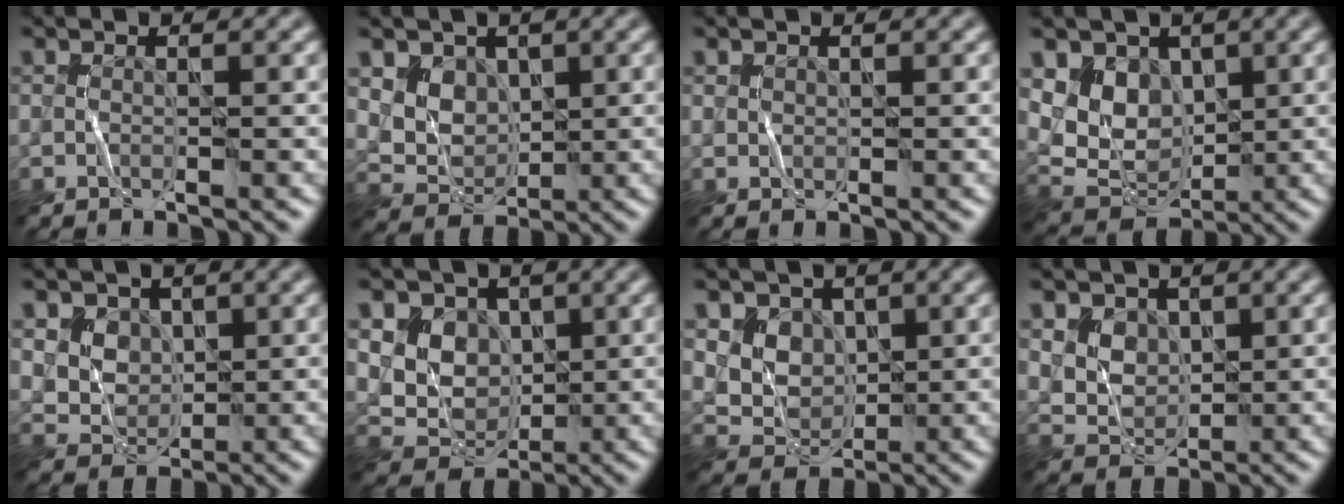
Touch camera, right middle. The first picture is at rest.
{"total": 3.6, "force": [2.0, 2.9, 0.8], "torque": [-0.036, -0.002, 0.050]}
{"total": 0.5, "force": [0.4, 0.1, -0.3], "torque": [0.005, -0.002, 0.007]}
{"total": 4.3, "force": [1.9, 3.5, 1.6], "torque": [-0.039, -0.008, 0.041]}
{"total": 3.6, "force": [2.1, 2.8, 0.8], "torque": [-0.036, 0.007, 0.043]}
{"total": 7.6, "force": [3.0, 6.3, 3.0], "torque": [-0.063, 0.028, 0.050]}
{"total": 4.5, "force": [2.3, 3.6, 1.2], "torque": [-0.040, 0.006, 0.048]}
{"total": 2.4, "force": [1.5, 1.9, 0.2], "torque": [-0.016, -0.003, 0.032]}